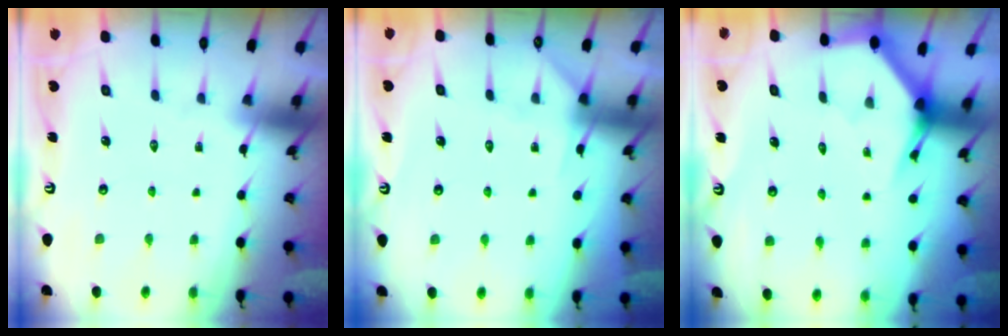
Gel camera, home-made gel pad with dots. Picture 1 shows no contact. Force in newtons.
{"total": 5.2, "press": 5.1, "slide": 0.8}
{"total": 4.0, "press": 4.0, "slide": 0.2}